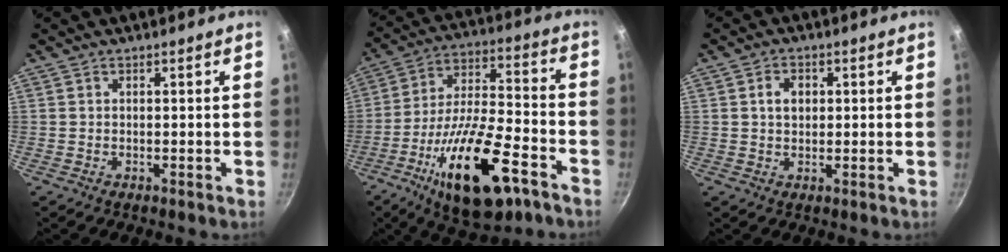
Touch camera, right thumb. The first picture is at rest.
{"total": 22.7, "force": [-11.1, 8.4, 17.9], "torque": [-0.295, 0.038, -0.186]}
{"total": 3.5, "force": [0.7, 2.6, 2.2], "torque": [-0.022, 0.003, 0.011]}